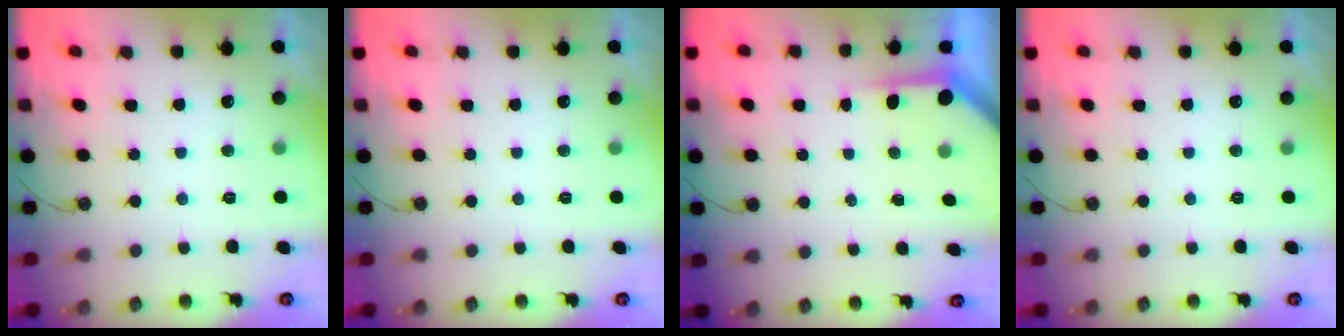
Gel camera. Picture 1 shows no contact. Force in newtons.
{"total": 0.0}
{"total": 4.0, "press": 3.9, "slide": 0.4}
{"total": 0.0}